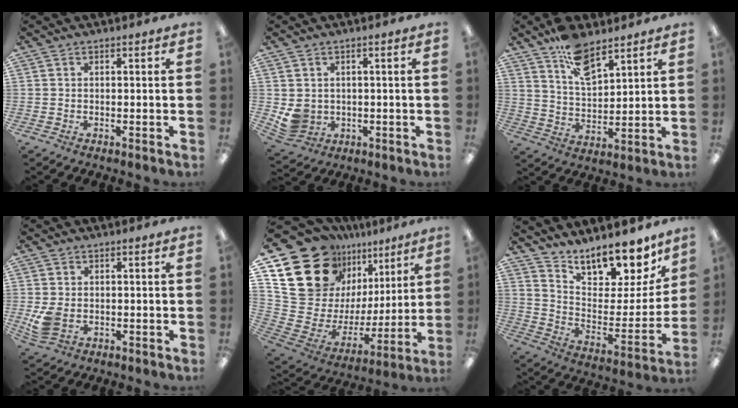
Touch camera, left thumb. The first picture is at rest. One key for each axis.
{"total": 4.6, "fx": 0.8, "fy": 4.3, "fz": 1.5, "tx": -0.042, "ty": -0.004, "tz": 0.017}
{"total": 10.9, "fx": 7.9, "fy": 4.7, "fz": 5.8, "tx": -0.094, "ty": -0.044, "tz": 0.142}
{"total": 5.3, "fx": -0.5, "fy": 3.8, "fz": 3.8, "tx": -0.082, "ty": -0.005, "tz": -0.012}
{"total": 21.8, "fx": 14.0, "fy": 14.5, "fz": 8.6, "tx": -0.150, "ty": -0.100, "tz": 0.278}
{"total": 15.1, "fx": 13.3, "fy": 5.3, "fz": 4.8, "tx": -0.075, "ty": -0.117, "tz": 0.234}